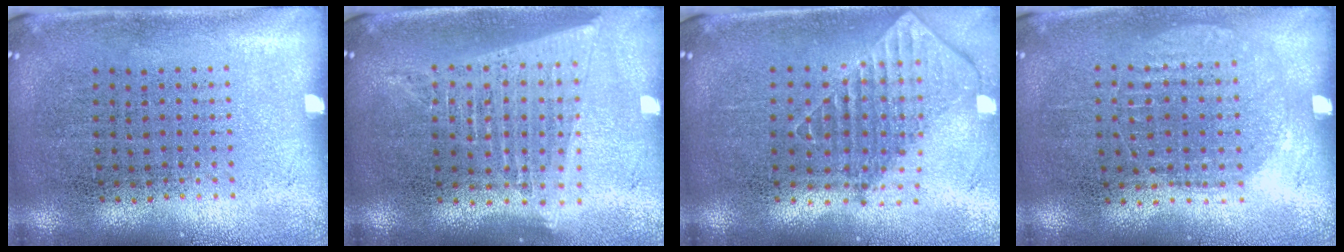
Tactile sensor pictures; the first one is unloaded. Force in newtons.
{"total": 1.8, "press": 1.6, "slide": 0.9}
{"total": 1.9, "press": 1.5, "slide": 1.3}
{"total": 0.7, "press": 0.6, "slide": 0.2}